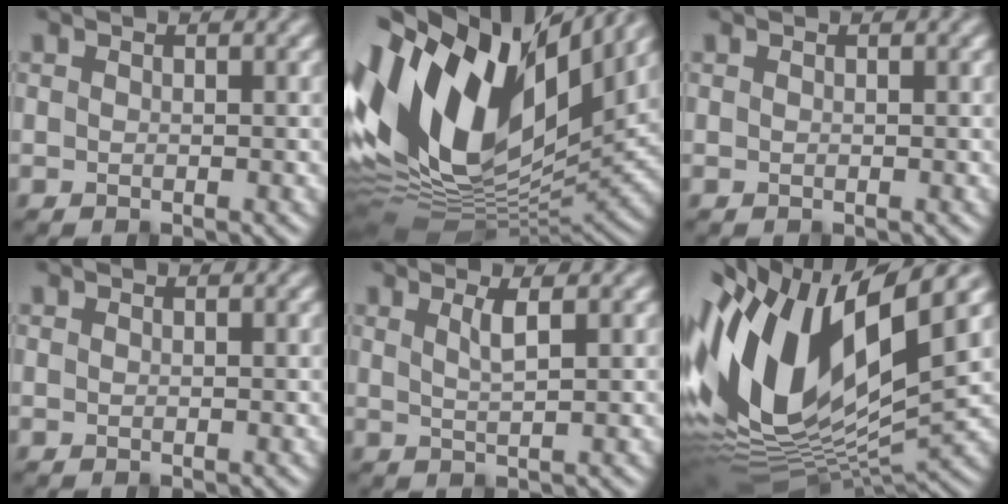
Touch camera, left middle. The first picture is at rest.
{"total": 17.6, "force": [6.8, 9.7, 13.0], "torque": [-0.280, 0.026, 0.106]}
{"total": 0.0}
{"total": 0.0}
{"total": 1.7, "force": [0.7, 0.4, 1.5], "torque": [-0.021, 0.002, 0.008]}
{"total": 17.1, "force": [2.9, 6.9, 15.4], "torque": [-0.309, -0.005, 0.049]}